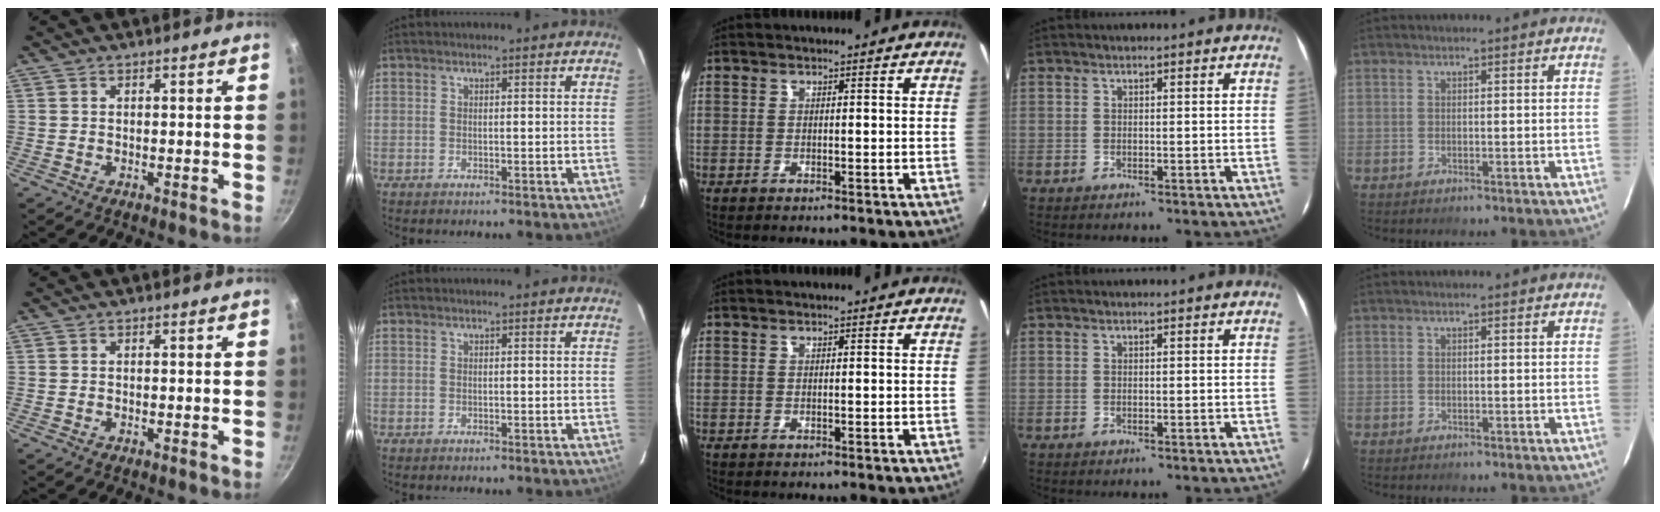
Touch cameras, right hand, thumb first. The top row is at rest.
{}